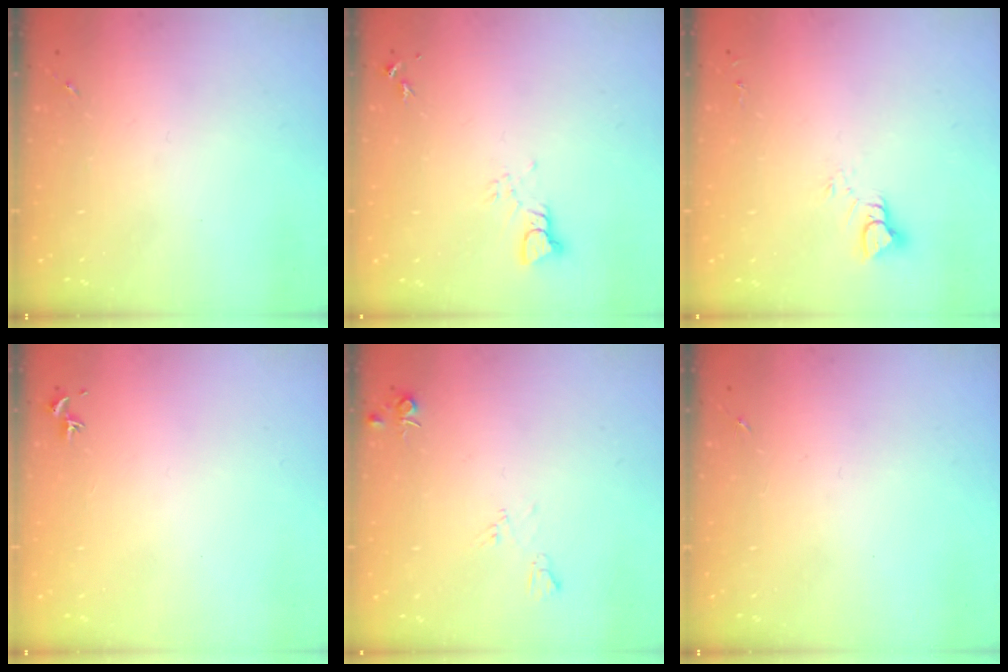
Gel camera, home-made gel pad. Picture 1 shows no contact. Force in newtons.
{"total": 3.4, "press": 3.4, "slide": 0.3}
{"total": 5.1, "press": 5.1, "slide": 0.3}
{"total": 0.7, "press": 0.6, "slide": 0.5}
{"total": 5.2, "press": 5.2, "slide": 0.7}
{"total": 0.0}